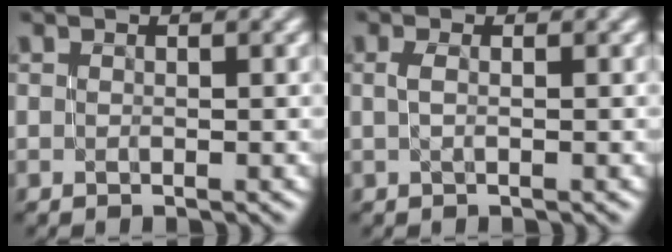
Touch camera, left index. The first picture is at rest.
{"total": 0.8, "force": [0.1, 0.3, 0.8], "torque": [-0.018, 0.006, 0.001]}